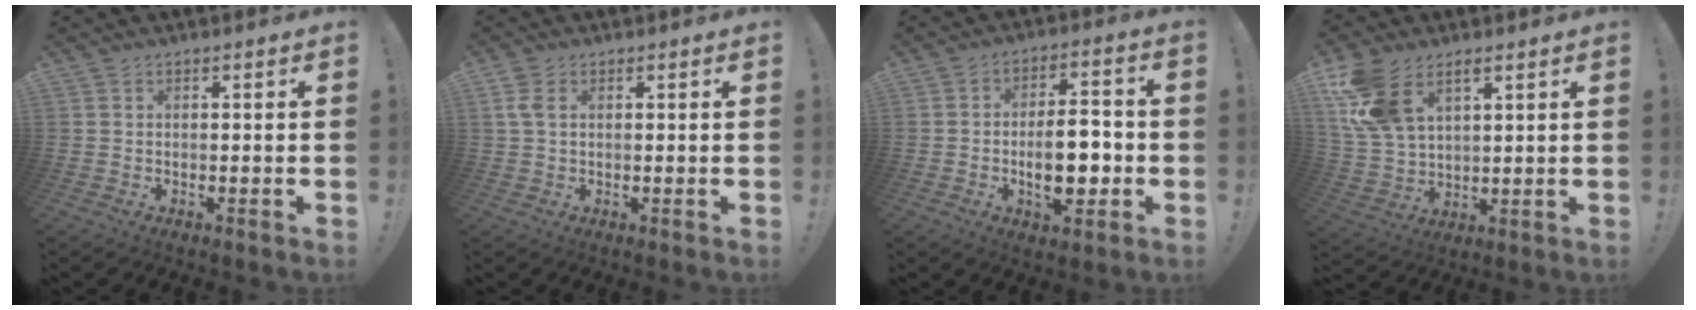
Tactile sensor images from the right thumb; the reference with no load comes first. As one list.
[{"total": 3.3, "force": [1.1, 2.0, 2.4], "torque": [-0.045, 0.005, 0.020]}, {"total": 12.1, "force": [-2.6, 5.9, 10.2], "torque": [-0.167, 0.006, -0.049]}, {"total": 12.5, "force": [6.2, 7.7, 7.7], "torque": [-0.164, -0.019, 0.122]}]